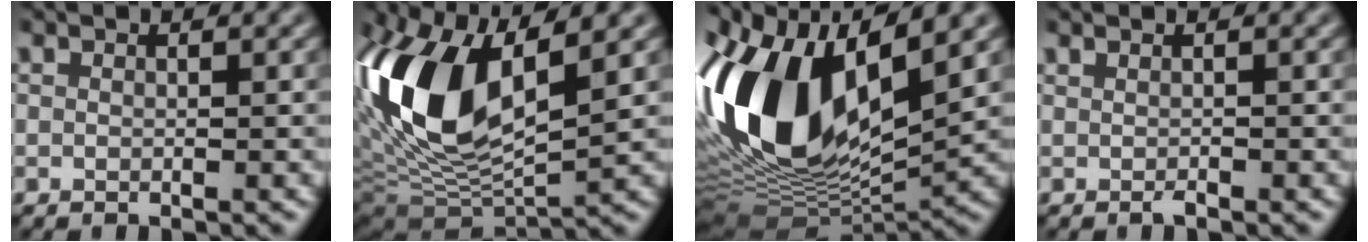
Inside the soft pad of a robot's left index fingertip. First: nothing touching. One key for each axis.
{"total": 14.3, "fx": 2.5, "fy": 6.4, "fz": 12.6, "tx": -0.263, "ty": 0.008, "tz": 0.041}
{"total": 15.9, "fx": 1.9, "fy": 8.1, "fz": 13.6, "tx": -0.292, "ty": 0.005, "tz": 0.035}
{"total": 0.5, "fx": -0.5, "fy": -0.1, "fz": 0.2, "tx": -0.004, "ty": 0.001, "tz": -0.005}